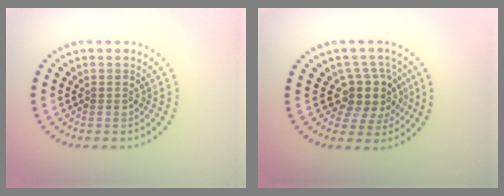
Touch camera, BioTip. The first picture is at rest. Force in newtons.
{"total": 4.0, "press": 3.4, "slide": 2.2}